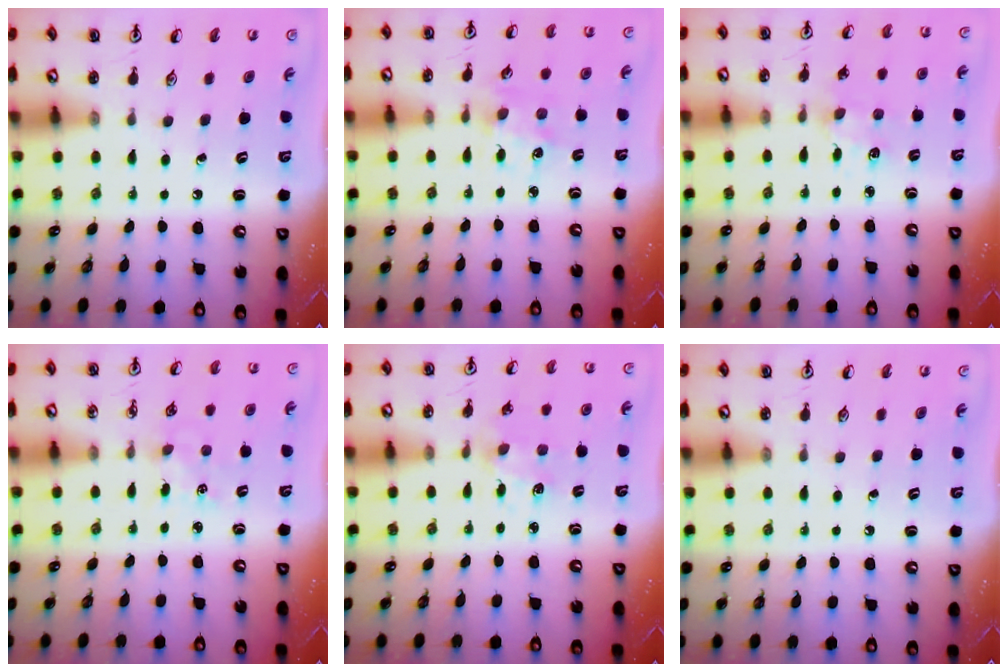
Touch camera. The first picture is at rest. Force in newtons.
{"total": 2.2, "press": 2.2, "slide": 0.2}
{"total": 2.3, "press": 2.3, "slide": 0.4}
{"total": 3.0, "press": 3.0, "slide": 0.4}
{"total": 1.9, "press": 1.8, "slide": 0.3}
{"total": 0.0}